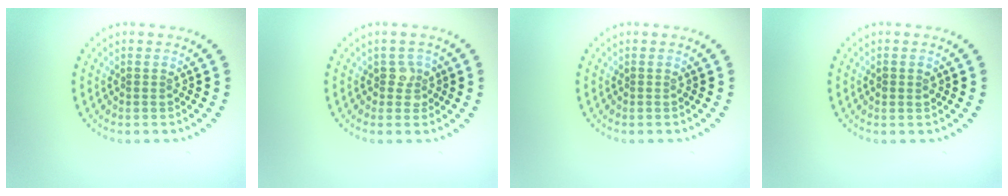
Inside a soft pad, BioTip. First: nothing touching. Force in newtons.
{"total": 1.8, "press": 1.5, "slide": 1.0}
{"total": 0.0}
{"total": 0.8, "press": 0.8, "slide": 0.1}